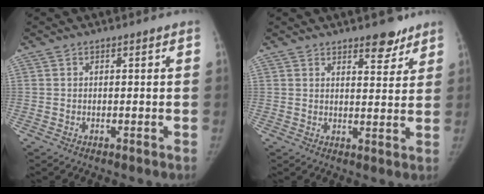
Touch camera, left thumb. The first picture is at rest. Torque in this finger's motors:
{"motor_torque": [0.31, -0.14, 0.16, -0.55, 0.11]}